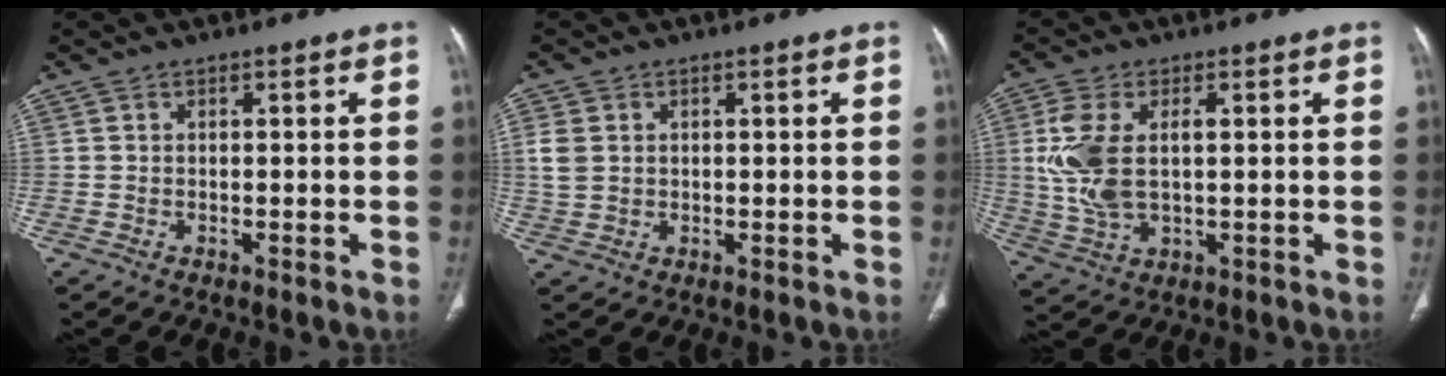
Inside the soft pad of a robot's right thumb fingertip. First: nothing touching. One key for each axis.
{"total": 4.0, "fx": 0.8, "fy": 3.2, "fz": 2.3, "tx": -0.047, "ty": 0.003, "tz": 0.018}
{"total": 10.3, "fx": 1.3, "fy": 5.6, "fz": 8.5, "tx": -0.200, "ty": 0.002, "tz": 0.030}